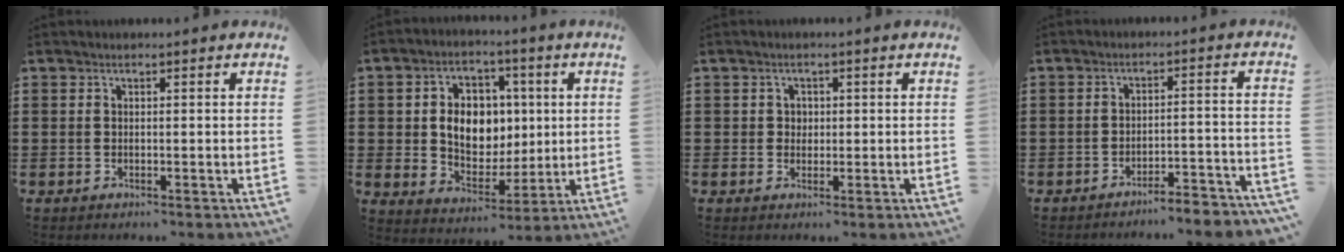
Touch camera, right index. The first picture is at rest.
{"total": 8.7, "force": [1.1, 7.0, 5.1], "torque": [-0.100, 0.014, 0.019]}
{"total": 1.5, "force": [0.3, 1.4, 0.4], "torque": [-0.014, 0.006, 0.005]}
{"total": 3.7, "force": [-3.6, -0.4, 0.9], "torque": [-0.019, -0.006, -0.076]}